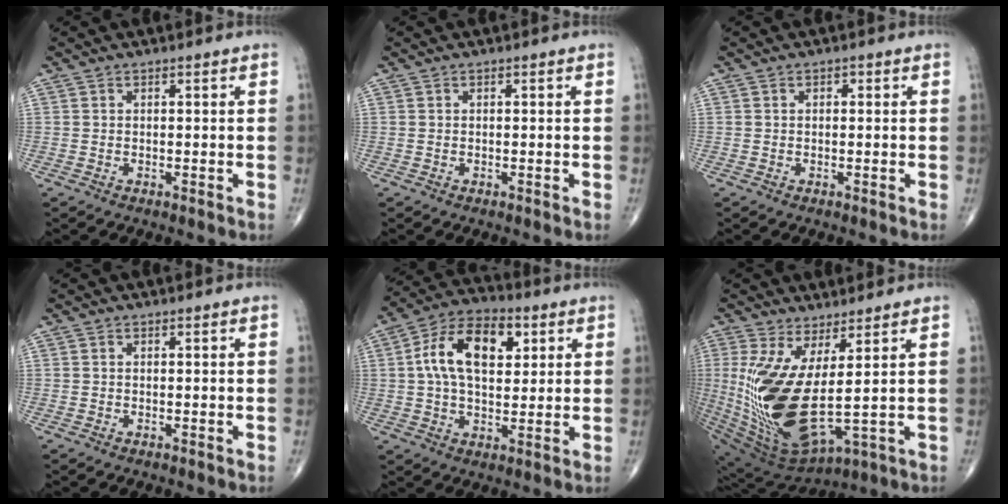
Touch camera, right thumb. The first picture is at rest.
{"total": 0.0}
{"total": 0.6, "force": [0.1, 0.5, 0.3], "torque": [0.000, 0.001, -0.001]}
{"total": 0.0}
{"total": 14.4, "force": [3.6, 8.4, 11.2], "torque": [-0.181, 0.012, 0.056]}
{"total": 17.8, "force": [1.8, 6.0, 16.7], "torque": [-0.361, -0.046, 0.058]}